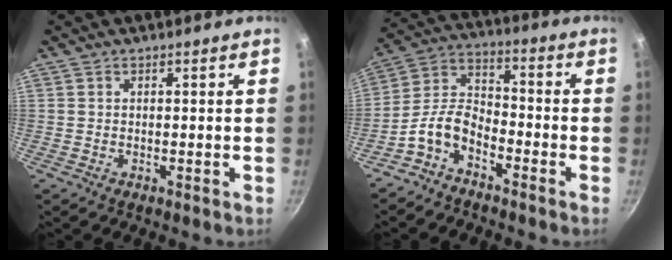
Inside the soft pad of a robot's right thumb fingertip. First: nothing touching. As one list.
[{"total": 8.9, "force": [-5.2, 5.0, 5.2], "torque": [-0.100, 0.065, -0.116]}]